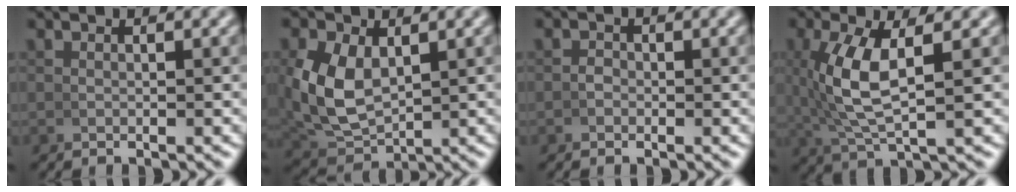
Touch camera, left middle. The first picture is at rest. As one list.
[{"total": 6.9, "force": [0.7, 4.9, 4.7], "torque": [-0.117, -0.022, 0.034]}, {"total": 0.5, "force": [-0.4, 0.4, 0.1], "torque": [-0.004, -0.004, -0.007]}, {"total": 5.3, "force": [0.9, 1.7, 5.0], "torque": [-0.112, 0.001, 0.026]}]